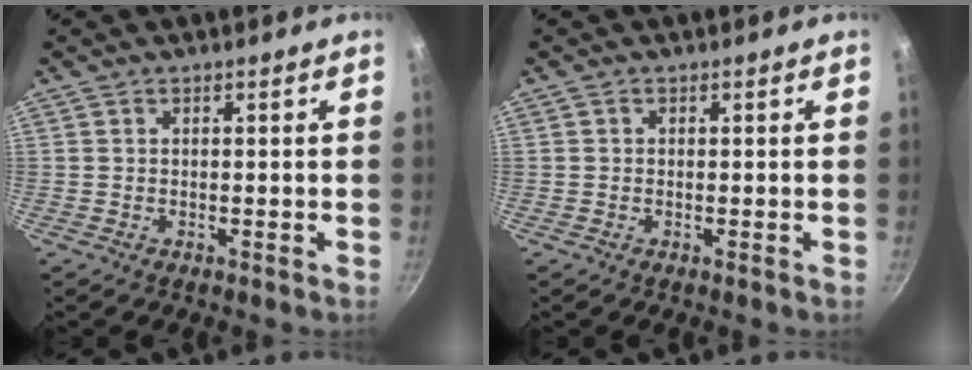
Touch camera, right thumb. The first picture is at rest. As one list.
[{"total": 0.0}]